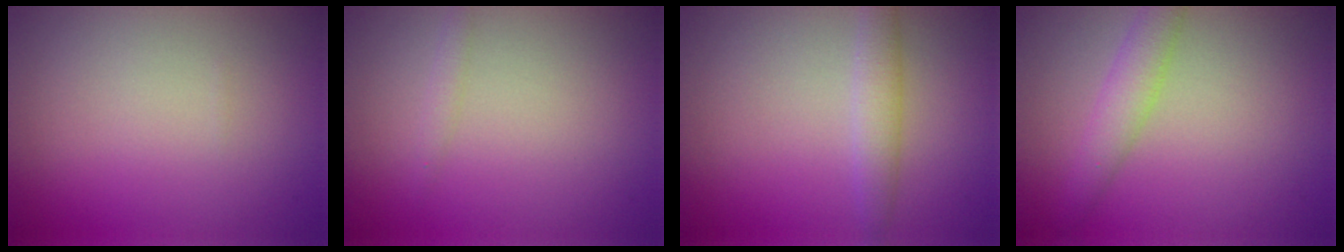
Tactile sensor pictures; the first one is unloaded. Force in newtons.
{"total": 0.8, "press": 0.8, "slide": 0.0}
{"total": 2.1, "press": 2.1, "slide": 0.1}
{"total": 2.7, "press": 2.7, "slide": 0.2}